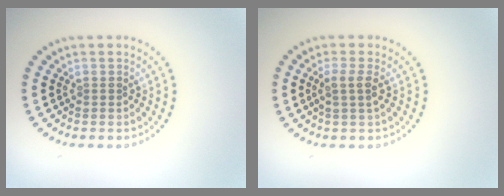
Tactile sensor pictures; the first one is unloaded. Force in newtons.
{"total": 1.8, "press": 1.5, "slide": 0.9}